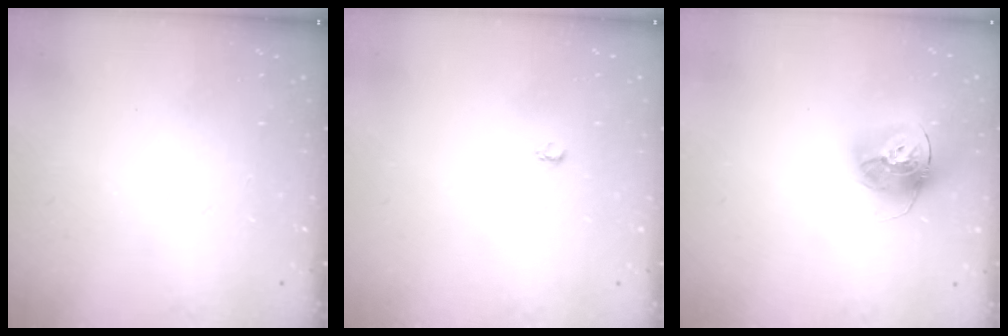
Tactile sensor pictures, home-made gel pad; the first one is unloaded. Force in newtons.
{"total": 2.6, "press": 2.6, "slide": 0.4}
{"total": 15.6, "press": 15.5, "slide": 1.4}